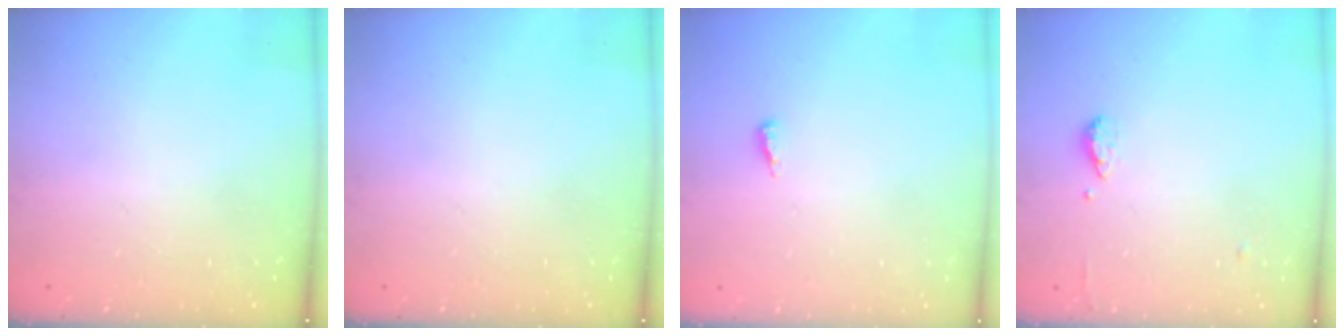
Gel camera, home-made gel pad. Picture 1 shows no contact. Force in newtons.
{"total": 0.0}
{"total": 7.7, "press": 4.9, "slide": 5.9}
{"total": 6.1, "press": 6.0, "slide": 0.7}